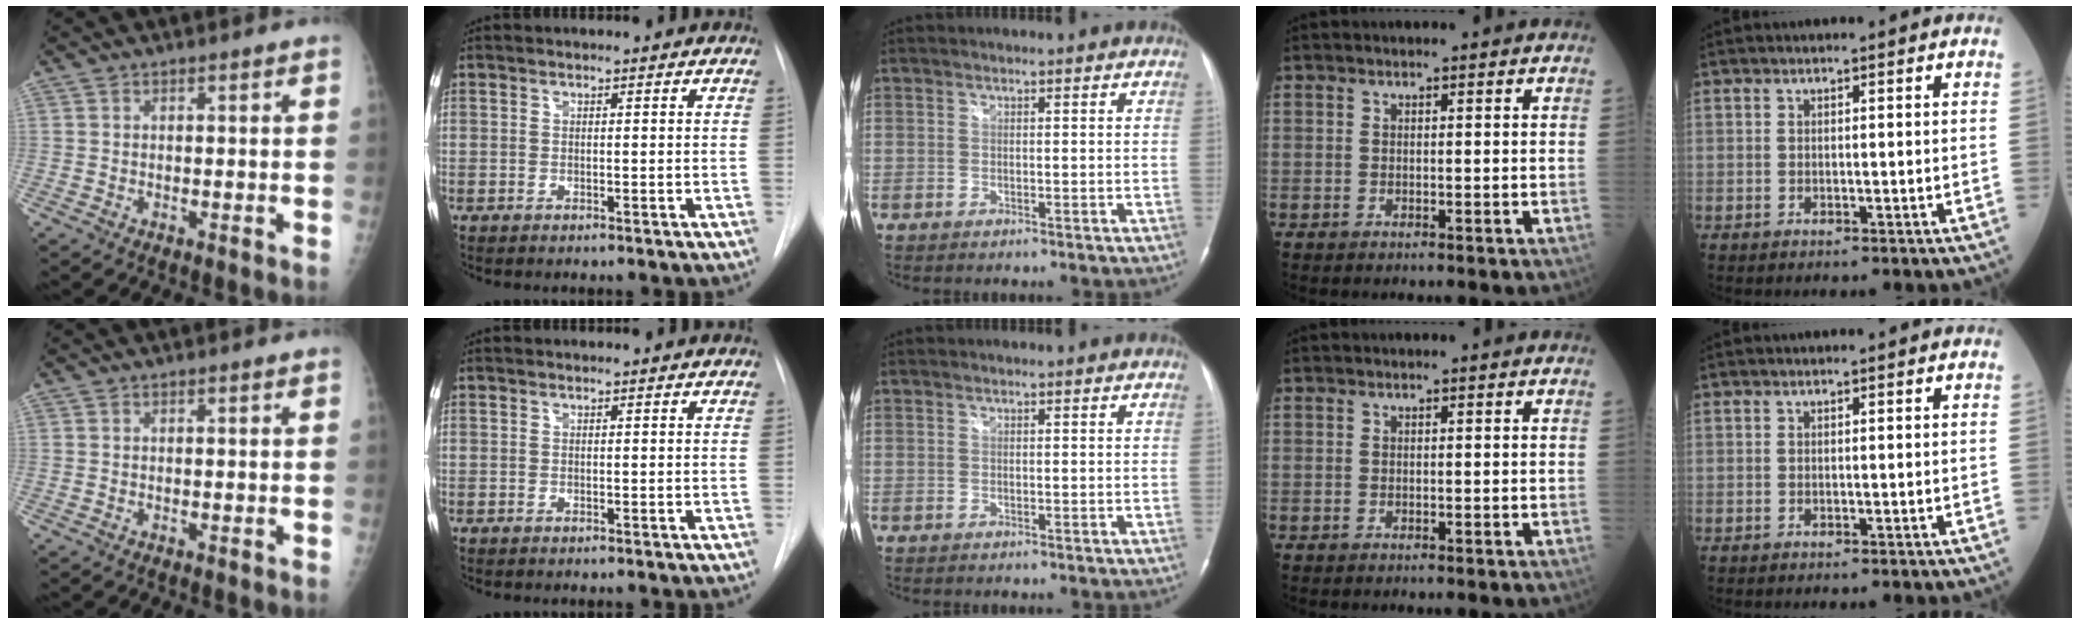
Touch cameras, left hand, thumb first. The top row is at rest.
{}